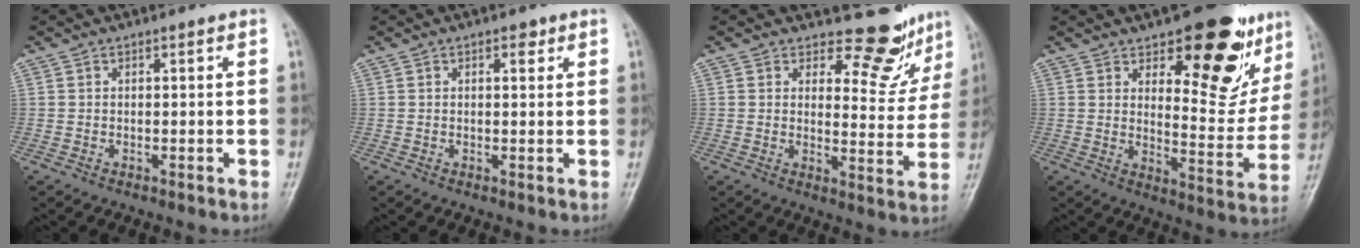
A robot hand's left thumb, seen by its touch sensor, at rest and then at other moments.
{"total": 1.8, "force": [0.9, 0.9, 1.3], "torque": [-0.012, -0.001, 0.011]}
{"total": 9.0, "force": [8.0, 3.7, 1.4], "torque": [0.015, -0.080, 0.094]}
{"total": 18.5, "force": [11.0, 8.0, 12.6], "torque": [-0.101, -0.069, 0.154]}